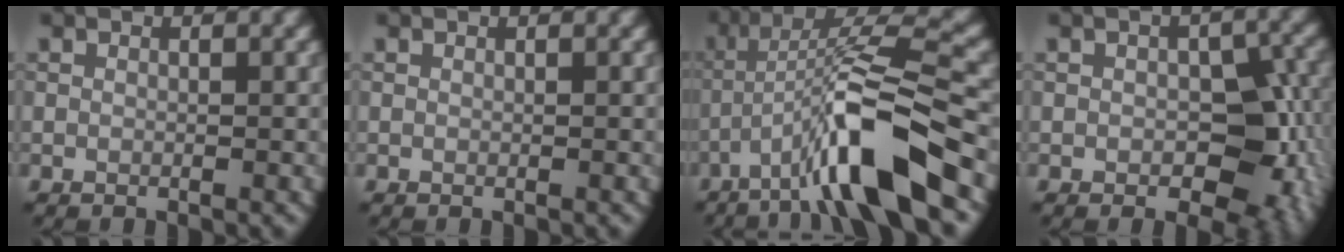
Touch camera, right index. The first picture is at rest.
{"total": 0.0}
{"total": 9.7, "force": [-5.1, 1.3, 8.1], "torque": [-0.142, 0.016, -0.092]}
{"total": 6.7, "force": [-1.1, 4.0, 5.2], "torque": [-0.060, -0.005, -0.016]}